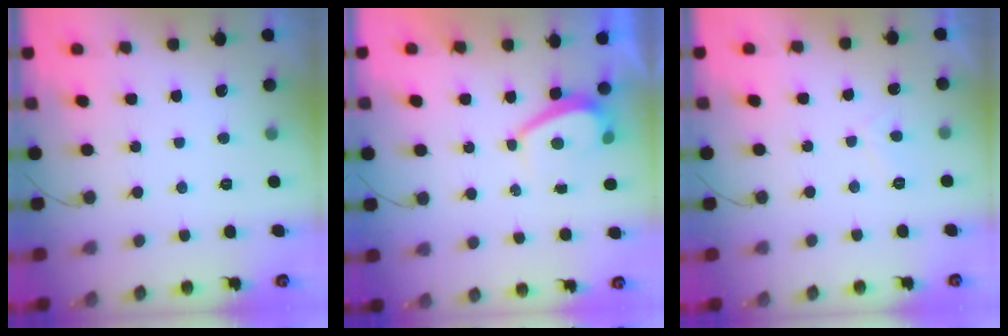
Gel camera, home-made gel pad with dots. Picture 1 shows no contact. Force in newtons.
{"total": 1.7, "press": 1.6, "slide": 0.6}
{"total": 1.7, "press": 1.5, "slide": 0.8}